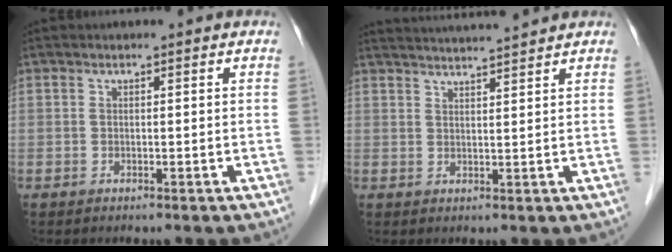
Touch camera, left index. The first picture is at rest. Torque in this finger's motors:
{"motor_torque": [0.57, -0.98, 0.05, 0.02]}